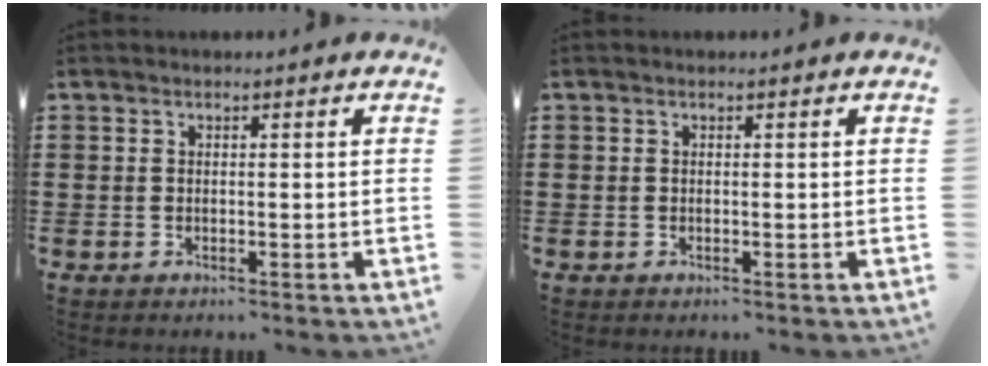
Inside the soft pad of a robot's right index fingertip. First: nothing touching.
{"total": 0.0}